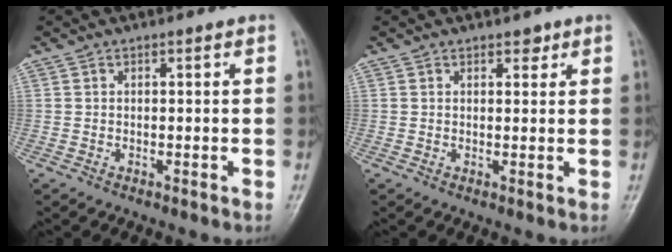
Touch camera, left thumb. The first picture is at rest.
{"total": 1.8, "force": [1.3, 1.0, 0.8], "torque": [0.002, -0.006, 0.014]}